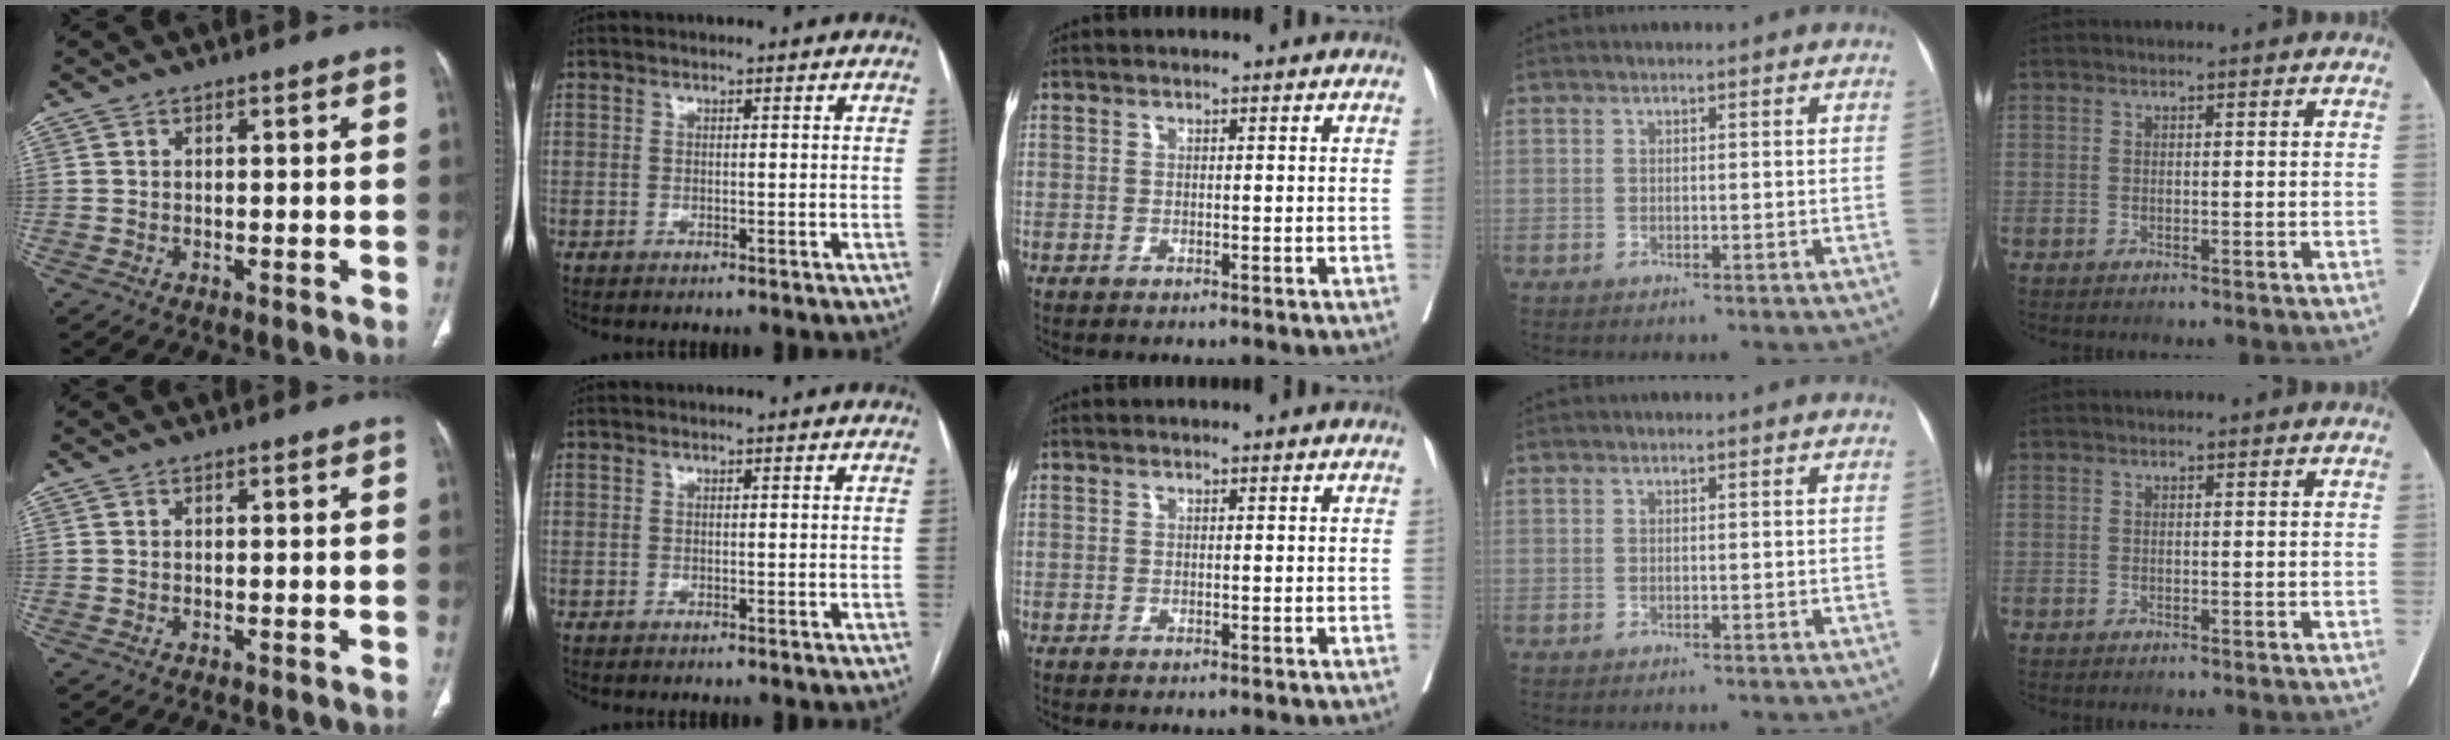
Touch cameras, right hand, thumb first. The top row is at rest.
{}